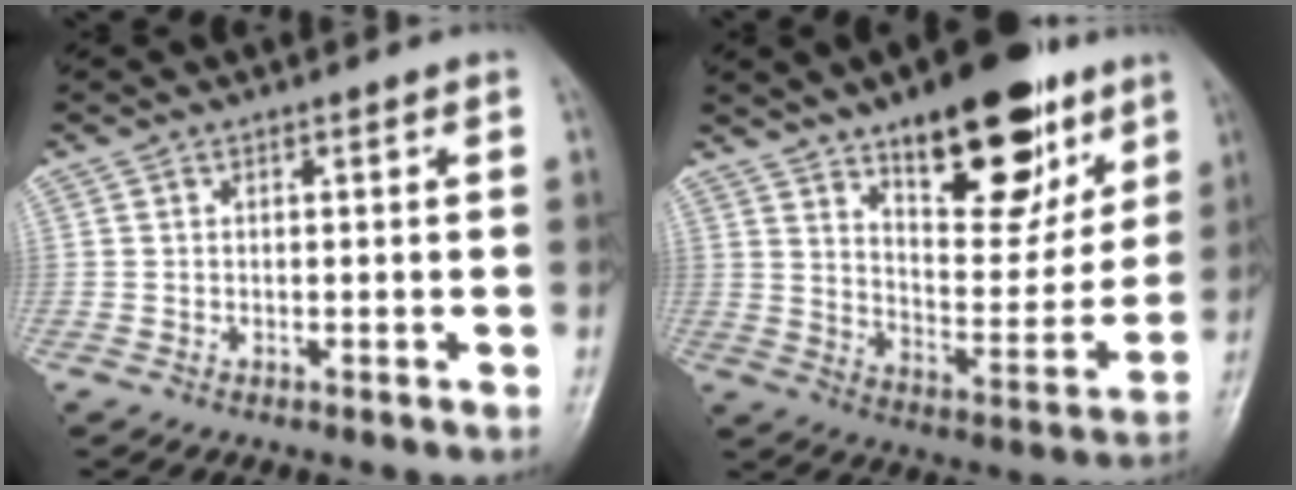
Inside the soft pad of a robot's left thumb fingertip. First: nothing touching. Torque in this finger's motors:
{"motor_torque": [0.40, 0.79, 0.11, -0.56, 0.19]}